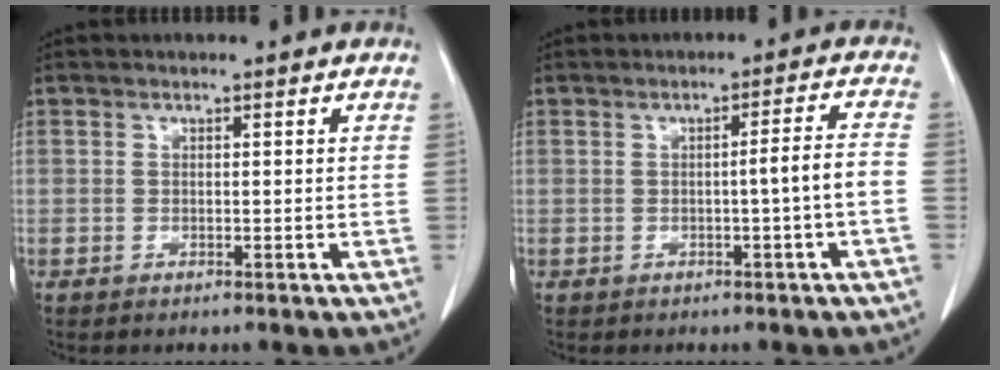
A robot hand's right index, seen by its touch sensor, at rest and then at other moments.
{"total": 3.8, "force": [-1.1, -0.7, 3.6], "torque": [-0.050, 0.005, -0.016]}